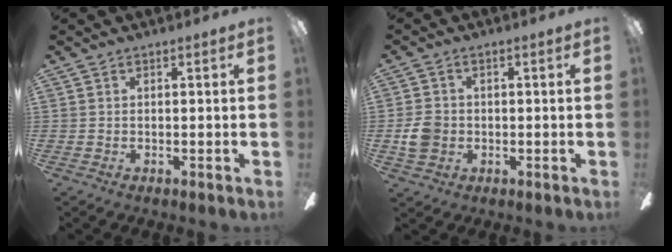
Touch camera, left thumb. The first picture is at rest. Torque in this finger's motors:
{"motor_torque": [-0.27, 0.96, 0.46, -0.26, 0.00]}